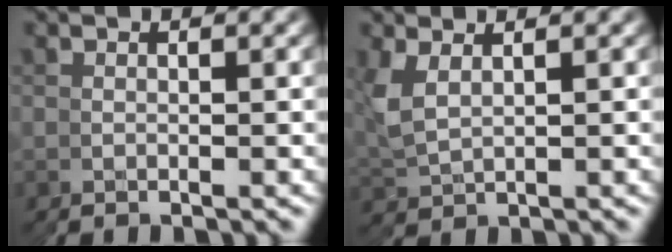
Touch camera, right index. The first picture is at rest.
{"total": 2.5, "force": [1.1, 2.2, 0.7], "torque": [-0.059, -0.022, 0.038]}